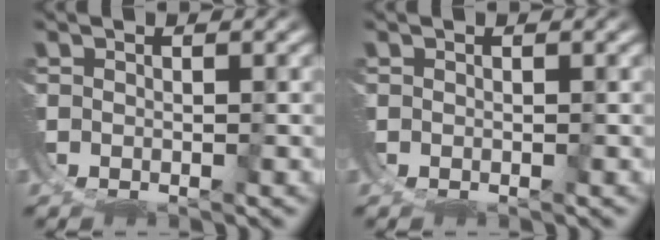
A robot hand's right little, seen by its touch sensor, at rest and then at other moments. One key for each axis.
{"total": 0.0}